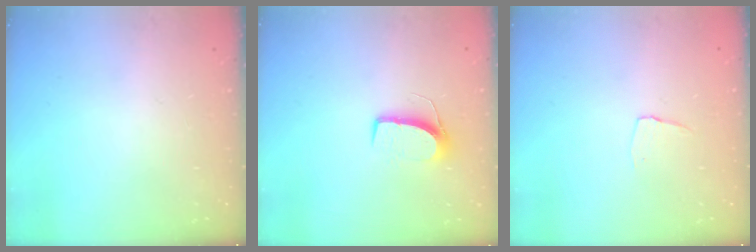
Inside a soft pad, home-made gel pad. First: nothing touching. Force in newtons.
{"total": 7.8, "press": 7.8, "slide": 0.5}
{"total": 3.6, "press": 3.6, "slide": 0.3}